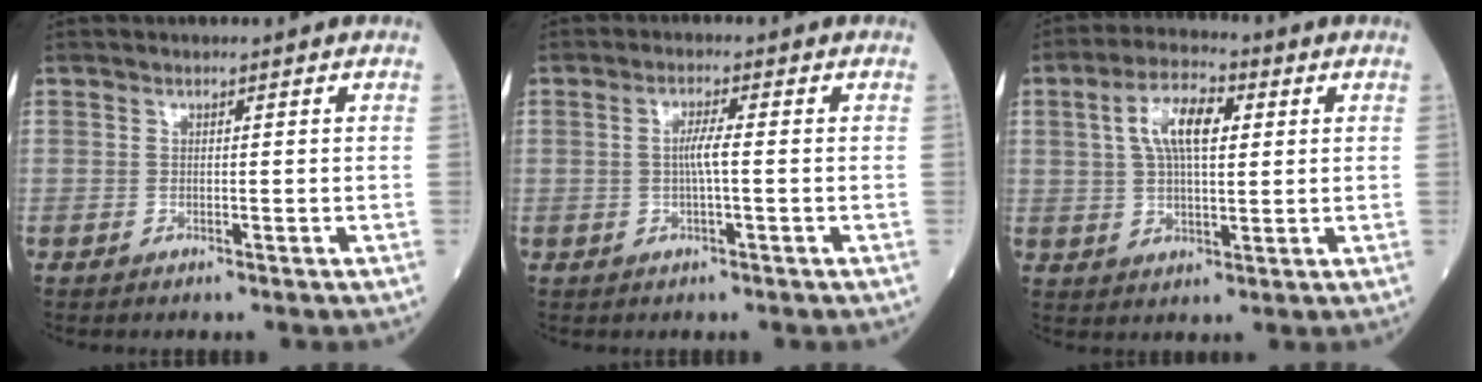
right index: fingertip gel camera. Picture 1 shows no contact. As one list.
[{"total": 2.7, "force": [-0.1, 0.0, 2.7], "torque": [-0.053, 0.001, -0.003]}, {"total": 8.7, "force": [2.5, 3.3, 7.6], "torque": [-0.147, 0.018, 0.043]}]